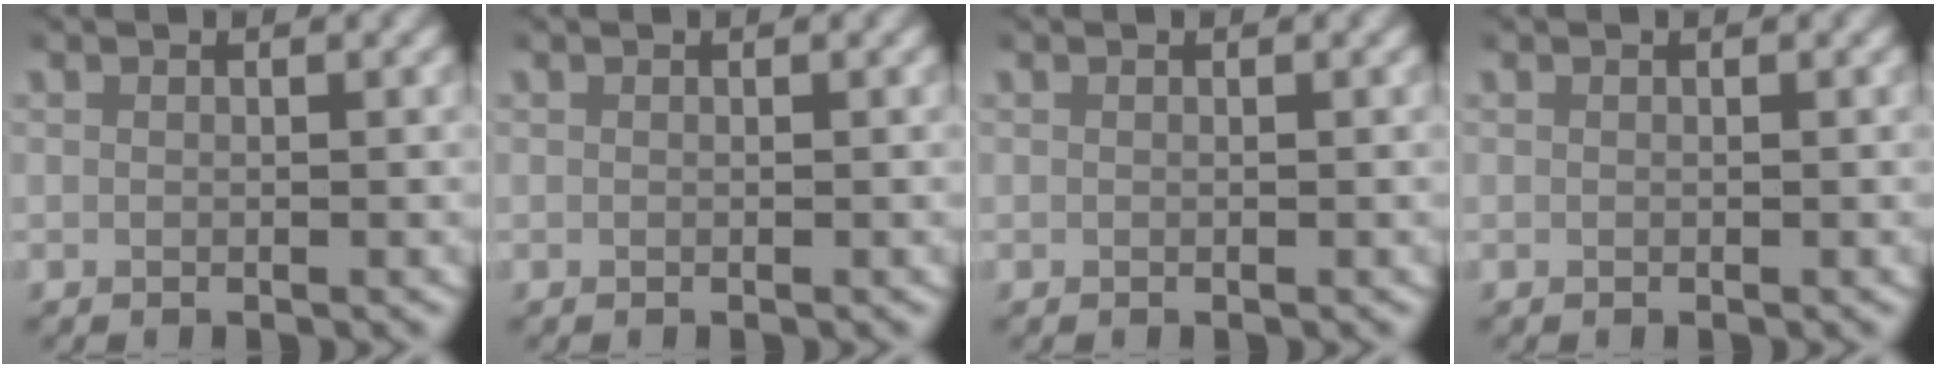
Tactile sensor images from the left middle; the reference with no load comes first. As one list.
[{"total": 0.0}, {"total": 0.0}, {"total": 0.0}]